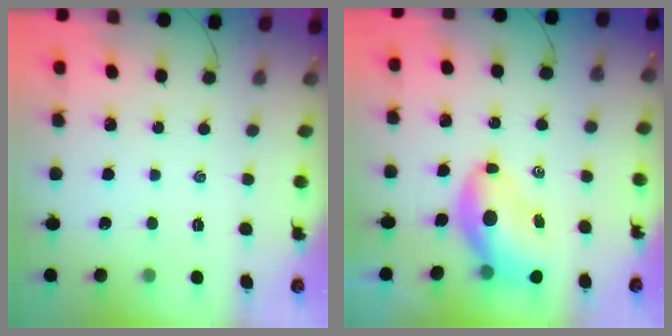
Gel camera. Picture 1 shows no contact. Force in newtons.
{"total": 8.7, "press": 8.3, "slide": 2.4}